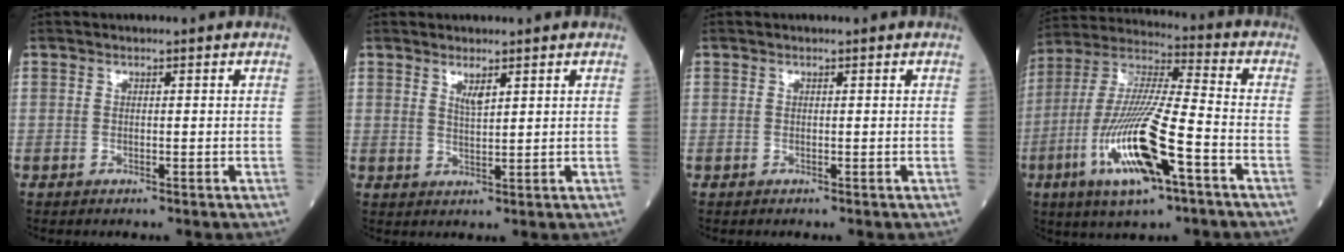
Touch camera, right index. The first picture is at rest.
{"total": 2.3, "force": [1.5, 0.2, 1.7], "torque": [-0.036, -0.005, 0.030]}
{"total": 0.0}
{"total": 18.3, "force": [-6.9, 2.6, 16.8], "torque": [-0.353, -0.020, -0.124]}